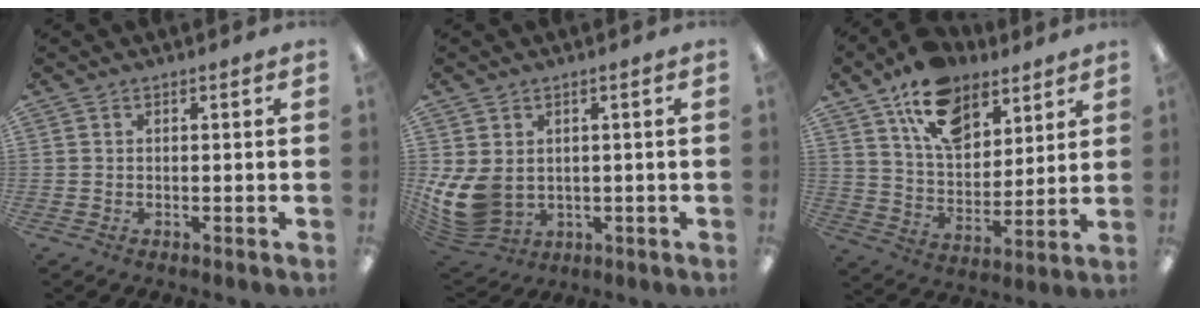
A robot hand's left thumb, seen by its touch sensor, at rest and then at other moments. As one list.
[{"total": 10.2, "force": [0.6, 7.8, 6.5], "torque": [-0.152, -0.010, 0.017]}, {"total": 15.9, "force": [10.5, 9.1, 7.6], "torque": [-0.125, -0.047, 0.192]}]